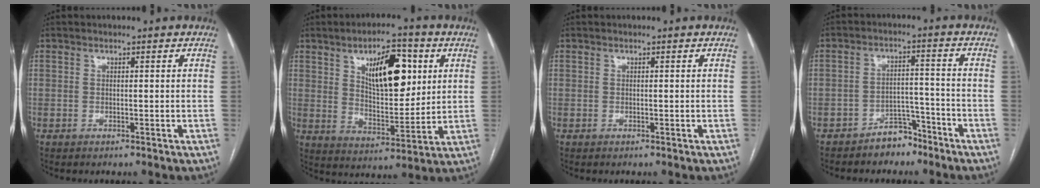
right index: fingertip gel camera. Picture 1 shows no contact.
{"total": 13.0, "force": [4.9, 5.0, 10.9], "torque": [-0.173, 0.009, 0.084]}
{"total": 0.0}
{"total": 5.0, "force": [-4.0, 2.7, 1.2], "torque": [-0.012, 0.017, -0.063]}